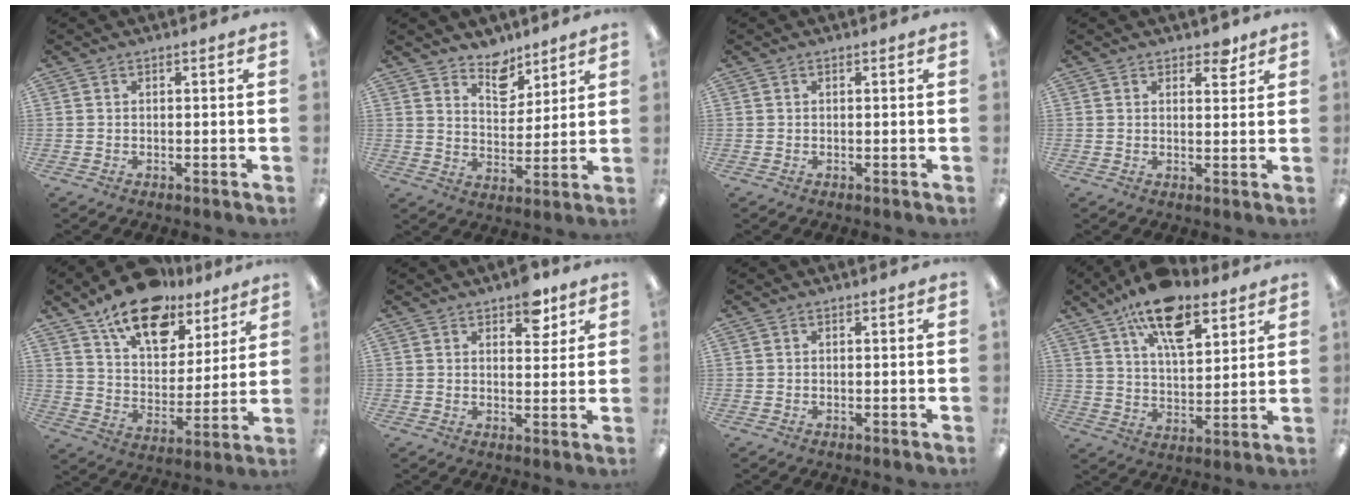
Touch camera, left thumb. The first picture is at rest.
{"total": 7.9, "force": [6.5, 4.1, 1.7], "torque": [-0.013, -0.046, 0.117]}
{"total": 0.0}
{"total": 3.7, "force": [2.8, 1.9, 1.4], "torque": [0.000, -0.014, 0.045]}
{"total": 17.7, "force": [12.6, 9.1, 8.5], "torque": [-0.143, -0.068, 0.223]}
{"total": 6.4, "force": [4.4, 3.2, 3.3], "torque": [-0.027, -0.021, 0.073]}
{"total": 0.0}
{"total": 16.5, "force": [10.5, 7.5, 10.2], "torque": [-0.162, -0.044, 0.181]}